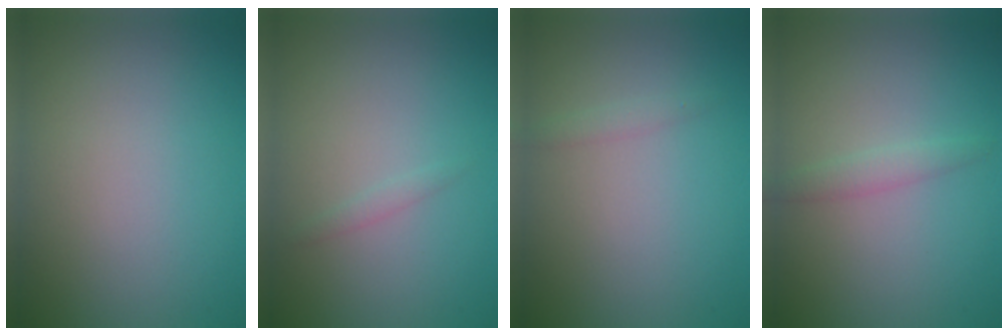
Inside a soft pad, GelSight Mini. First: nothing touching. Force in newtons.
{"total": 0.7, "press": 0.7, "slide": 0.0}
{"total": 0.8, "press": 0.8, "slide": 0.0}
{"total": 1.4, "press": 1.4, "slide": 0.0}